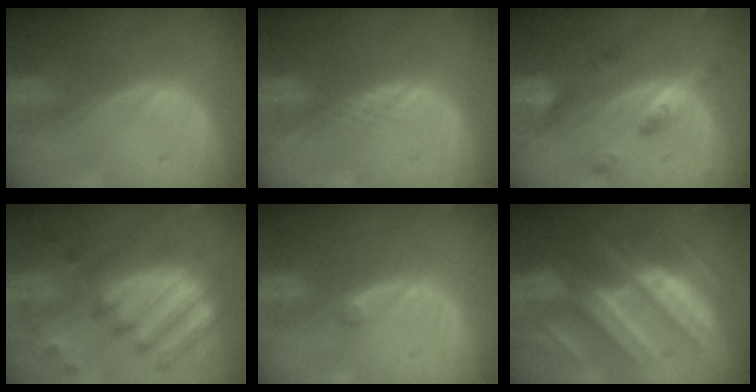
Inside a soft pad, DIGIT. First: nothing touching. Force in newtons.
{"total": 1.0, "press": 0.8, "slide": 0.5}
{"total": 5.2, "press": 4.7, "slide": 2.2}
{"total": 12.2, "press": 10.5, "slide": 6.1}
{"total": 0.7, "press": 0.7, "slide": 0.1}
{"total": 11.1, "press": 11.1, "slide": 1.0}